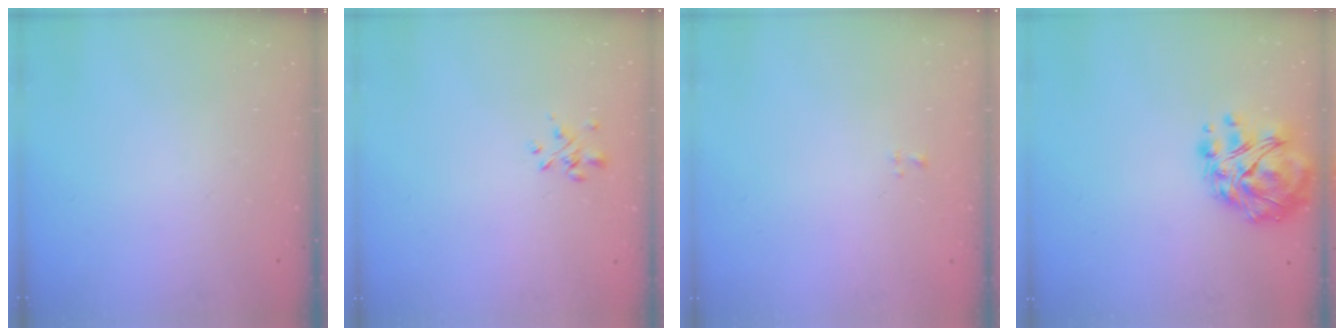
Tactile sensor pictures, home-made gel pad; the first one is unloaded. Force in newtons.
{"total": 1.9, "press": 1.8, "slide": 0.6}
{"total": 0.0}
{"total": 11.5, "press": 11.1, "slide": 2.8}